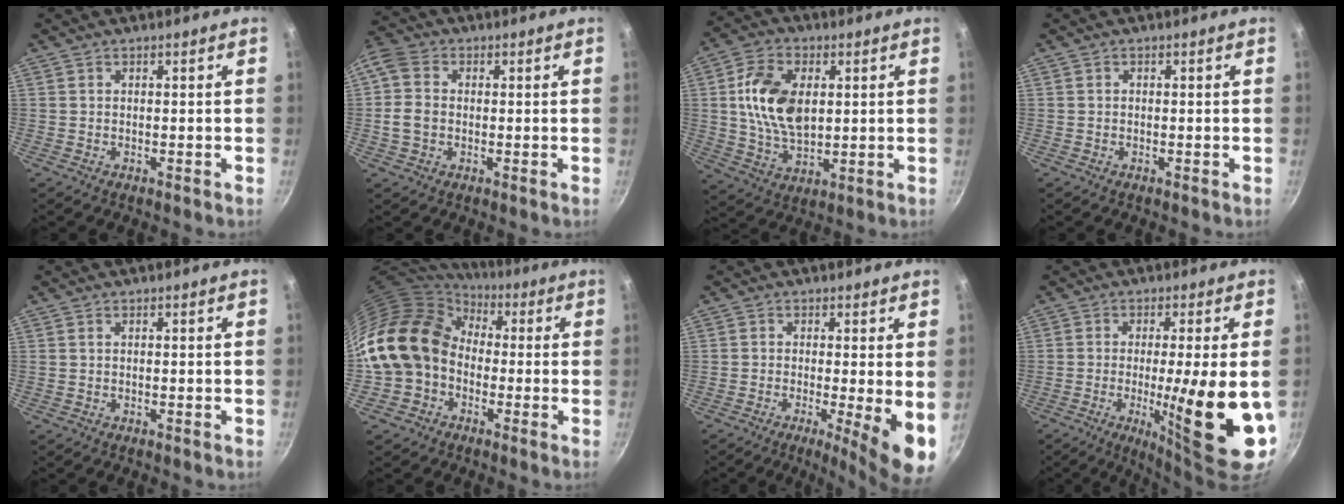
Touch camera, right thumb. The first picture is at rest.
{"total": 7.5, "force": [-0.2, 6.0, 4.5], "torque": [-0.083, 0.014, -0.016]}
{"total": 13.5, "force": [2.2, 8.4, 10.3], "torque": [-0.173, -0.004, 0.041]}
{"total": 0.0}
{"total": 0.0}
{"total": 15.8, "force": [-0.1, 13.4, 8.5], "torque": [-0.134, 0.042, -0.016]}
{"total": 8.8, "force": [-1.4, 1.3, 8.6], "torque": [-0.115, -0.013, -0.019]}
{"total": 17.0, "force": [-3.1, 2.7, 16.5], "torque": [-0.240, -0.012, -0.037]}